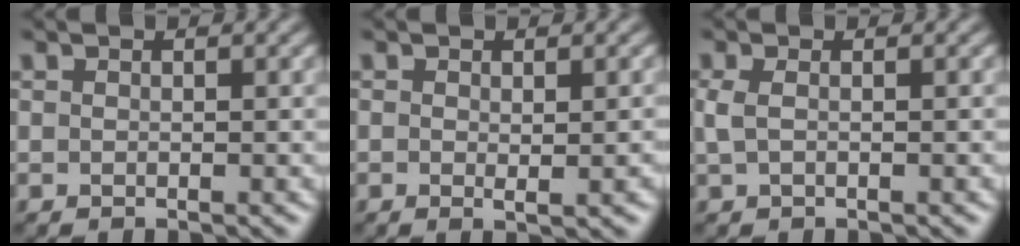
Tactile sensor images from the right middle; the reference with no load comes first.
{"total": 1.1, "force": [0.0, 0.0, 1.1], "torque": [-0.019, -0.001, 0.003]}
{"total": 1.2, "force": [0.1, 0.5, 1.1], "torque": [-0.026, 0.003, 0.003]}